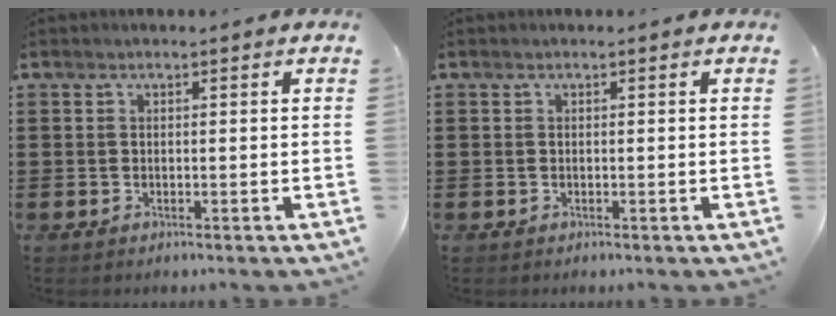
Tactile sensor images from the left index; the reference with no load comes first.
{"total": 0.0}